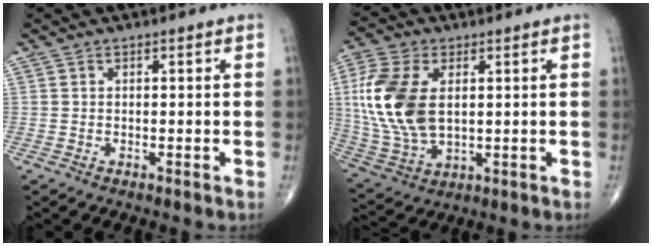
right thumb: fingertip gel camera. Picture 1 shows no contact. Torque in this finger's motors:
{"motor_torque": [-0.29, 0.89, 1.85, 0.59, 0.46]}